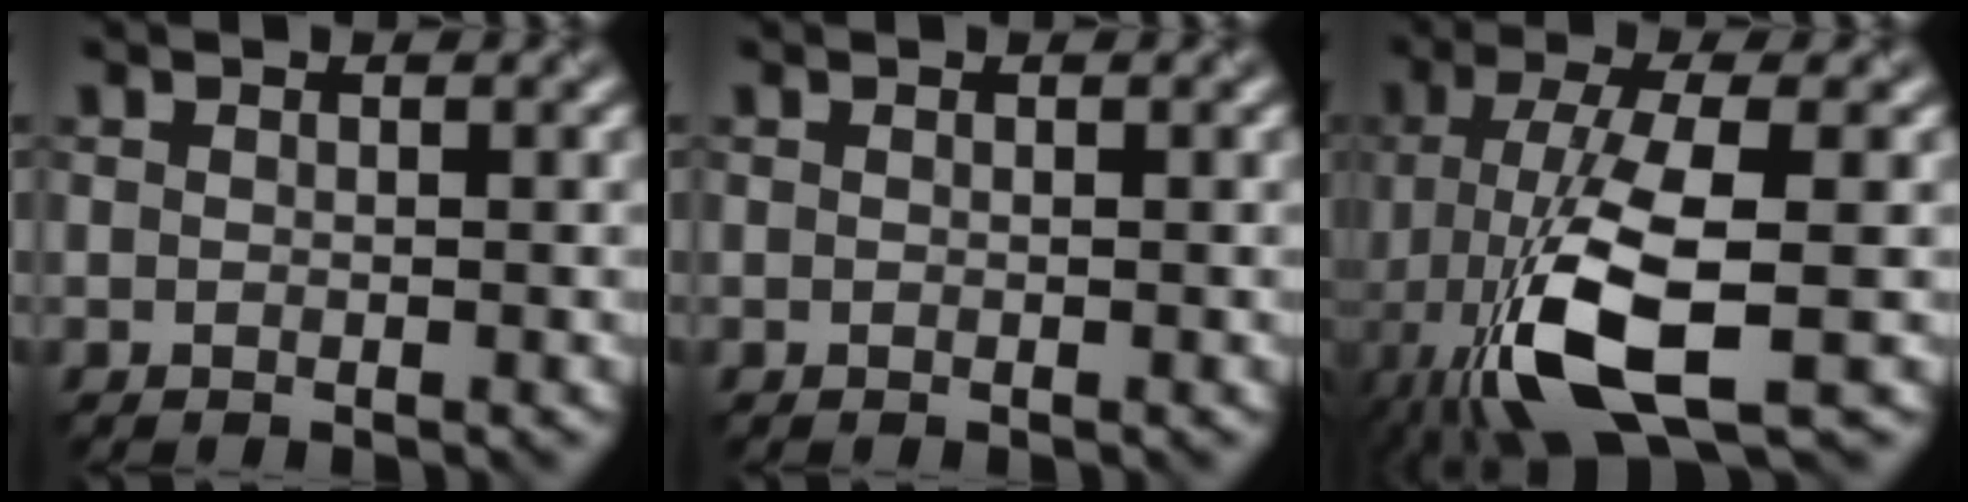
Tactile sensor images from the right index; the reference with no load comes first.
{"total": 0.0}
{"total": 8.2, "force": [-2.2, 2.1, 7.7], "torque": [-0.155, -0.004, -0.044]}